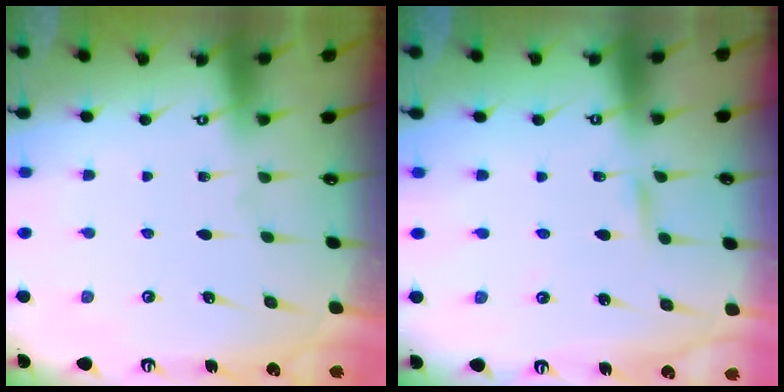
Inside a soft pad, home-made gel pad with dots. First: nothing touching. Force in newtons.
{"total": 2.4, "press": 2.4, "slide": 0.2}